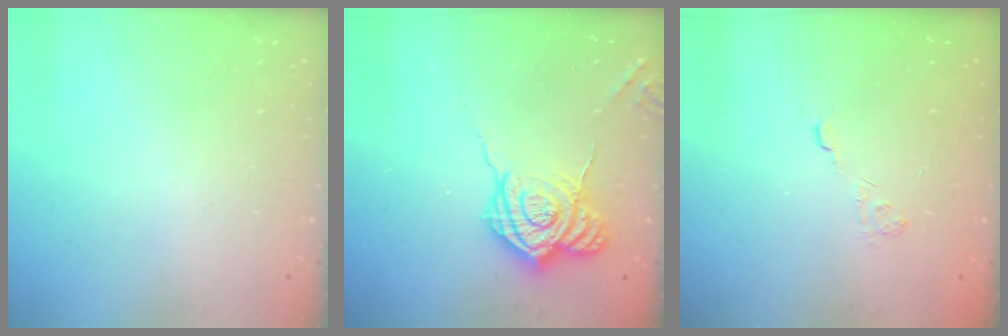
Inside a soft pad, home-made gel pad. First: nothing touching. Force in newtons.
{"total": 12.2, "press": 12.1, "slide": 0.8}
{"total": 2.4, "press": 1.9, "slide": 1.5}